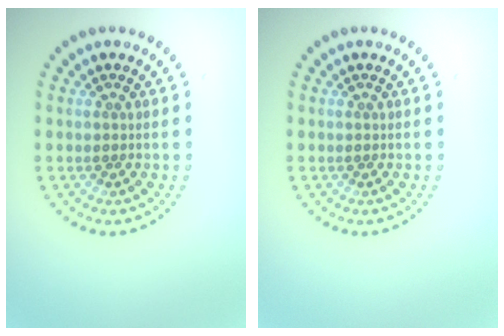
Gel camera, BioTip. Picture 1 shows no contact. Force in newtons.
{"total": 0.0}